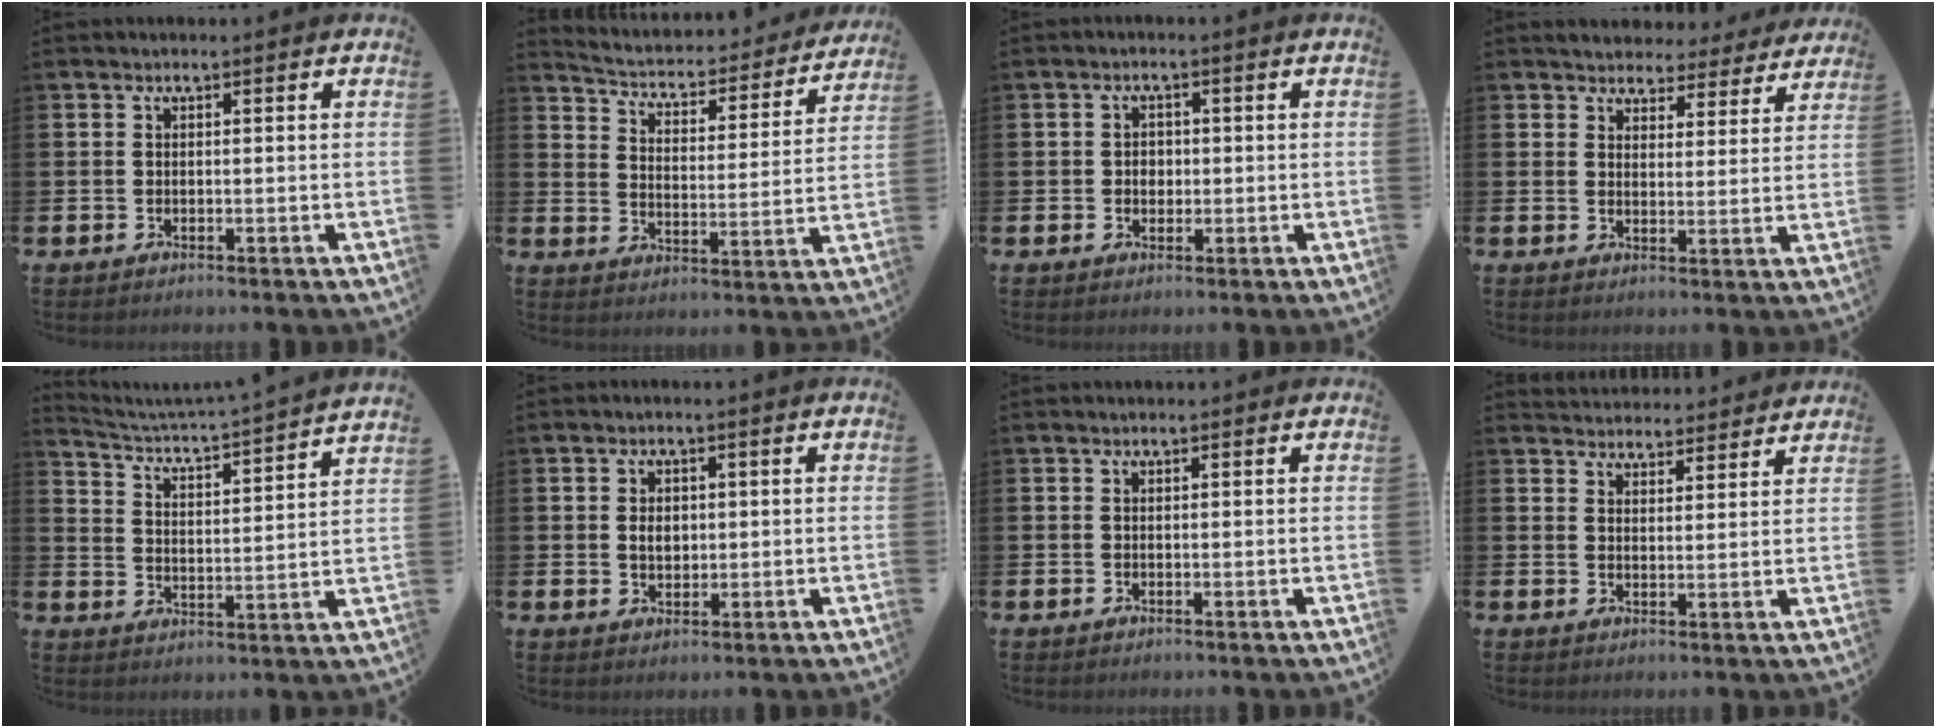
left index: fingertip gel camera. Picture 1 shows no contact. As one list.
[{"total": 4.2, "force": [3.8, 1.5, 1.1], "torque": [-0.047, -0.033, 0.055]}, {"total": 1.9, "force": [0.0, 1.6, 1.0], "torque": [-0.005, 0.003, -0.006]}, {"total": 4.1, "force": [3.8, 1.5, 0.1], "torque": [-0.010, -0.029, 0.062]}, {"total": 4.2, "force": [4.1, -0.2, 0.9], "torque": [-0.039, -0.047, 0.063]}, {"total": 2.5, "force": [0.4, 1.8, 1.6], "torque": [-0.019, 0.002, 0.002]}, {"total": 0.0}, {"total": 4.0, "force": [3.9, 0.7, -0.3], "torque": [-0.001, -0.025, 0.070]}]